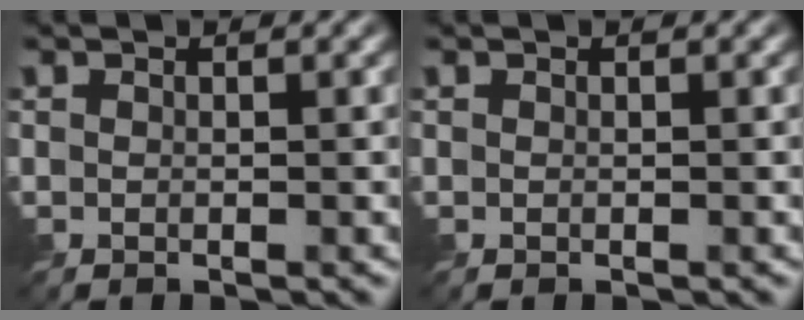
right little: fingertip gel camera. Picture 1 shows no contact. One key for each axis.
{"total": 0.0}